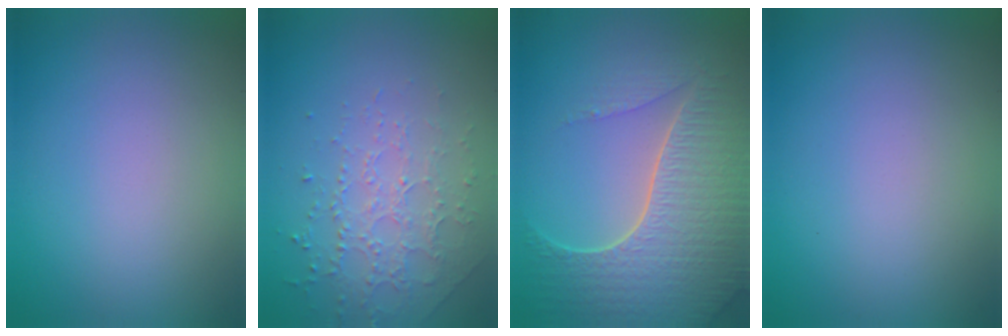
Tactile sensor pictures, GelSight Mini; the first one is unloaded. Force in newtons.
{"total": 2.1, "press": 1.9, "slide": 0.9}
{"total": 7.4, "press": 5.5, "slide": 5.0}
{"total": 0.0}